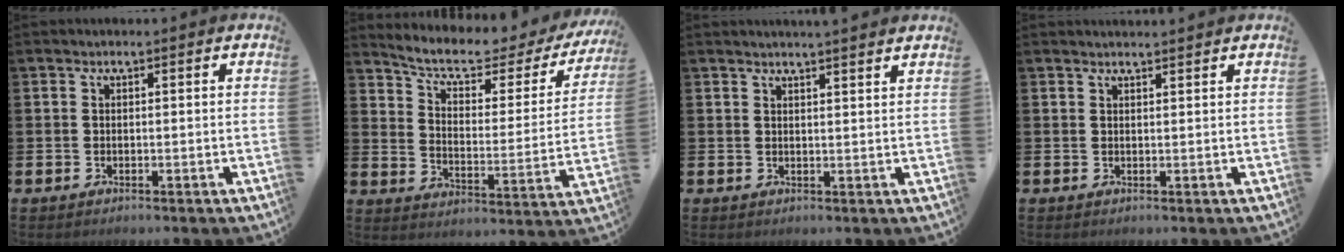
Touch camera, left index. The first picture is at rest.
{"total": 6.6, "force": [5.4, 2.1, 3.1], "torque": [-0.086, -0.038, 0.085]}
{"total": 2.2, "force": [2.2, -0.5, 0.0], "torque": [-0.001, -0.012, 0.040]}
{"total": 1.2, "force": [1.2, -0.1, 0.0], "torque": [0.008, -0.008, 0.021]}